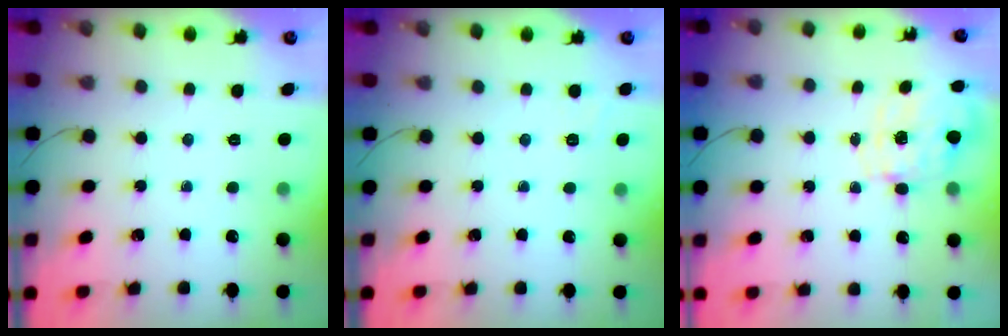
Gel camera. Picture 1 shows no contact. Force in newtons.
{"total": 1.6, "press": 0.2, "slide": 1.6}
{"total": 2.7, "press": 2.6, "slide": 0.8}